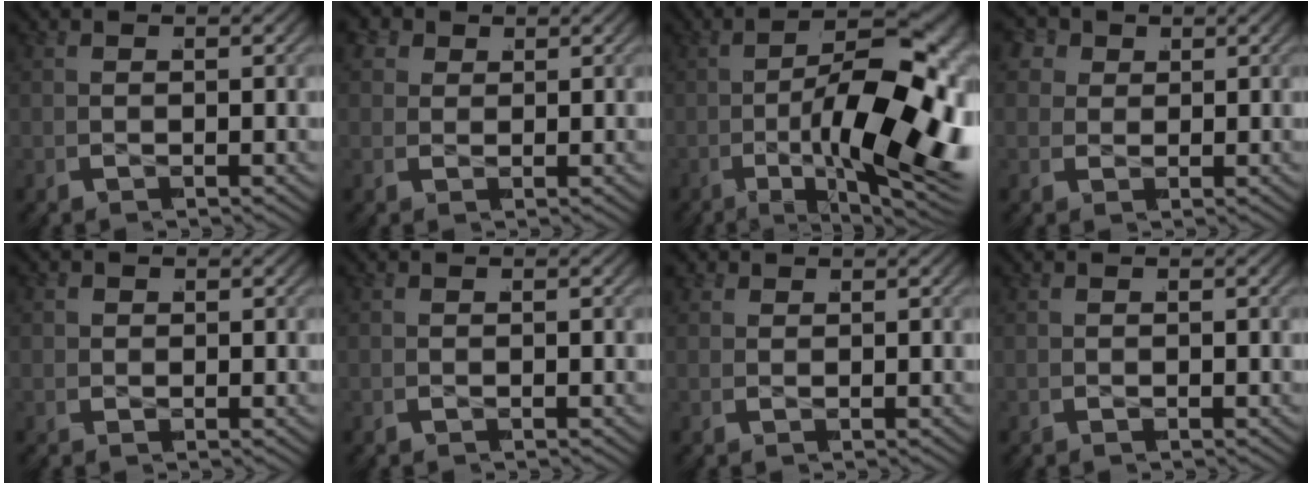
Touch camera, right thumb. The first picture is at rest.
{"total": 2.9, "force": [1.4, 2.4, 1.1], "torque": [-0.024, -0.008, 0.021]}
{"total": 17.7, "force": [-3.0, 8.0, 15.5], "torque": [-0.256, -0.030, -0.033]}
{"total": 4.3, "force": [1.6, 3.6, 1.8], "torque": [-0.042, -0.009, 0.025]}
{"total": 1.0, "force": [0.2, 0.9, 0.4], "torque": [-0.009, -0.008, 0.007]}
{"total": 0.0}
{"total": 1.3, "force": [1.1, 0.6, 0.1], "torque": [0.000, -0.004, 0.019]}
{"total": 0.0}